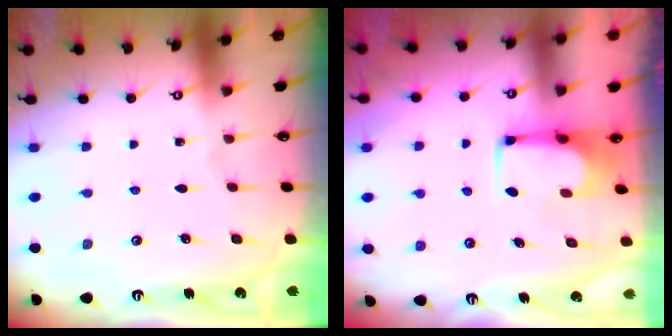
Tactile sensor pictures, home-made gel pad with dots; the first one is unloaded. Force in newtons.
{"total": 1.7, "press": 1.6, "slide": 0.3}